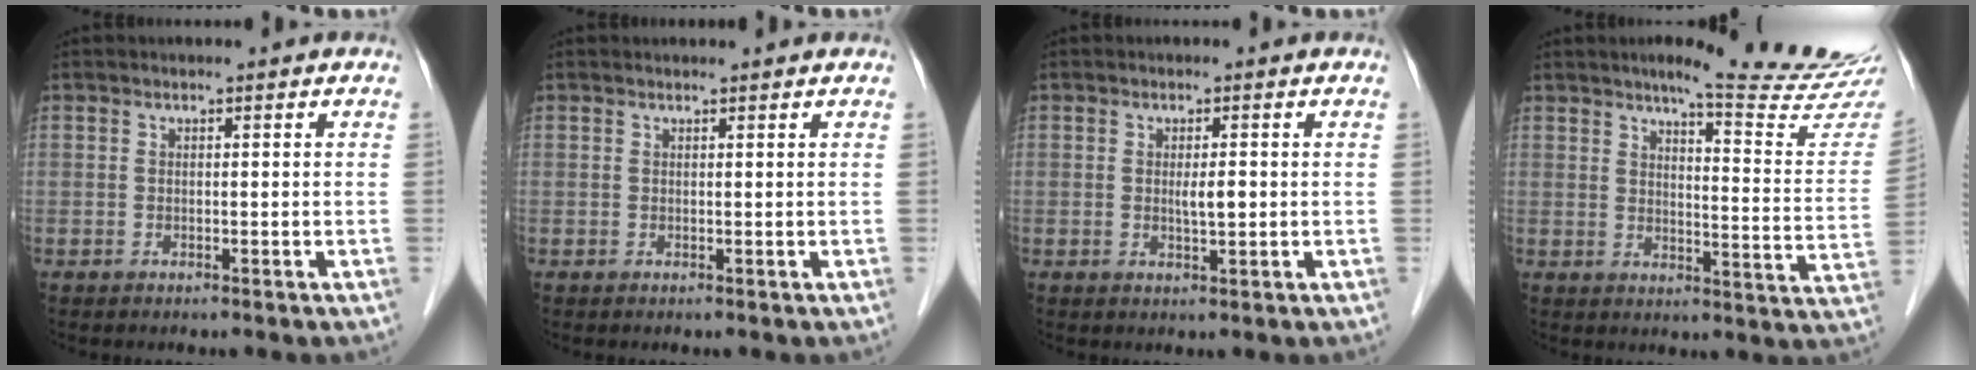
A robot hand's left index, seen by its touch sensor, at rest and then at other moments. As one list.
[{"total": 1.5, "force": [1.5, 0.1, 0.2], "torque": [-0.009, 0.010, 0.020]}, {"total": 2.1, "force": [-0.1, 0.4, 2.0], "torque": [-0.037, -0.004, 0.000]}, {"total": 16.4, "force": [14.7, -0.5, 7.3], "torque": [-0.095, -0.084, 0.171]}]